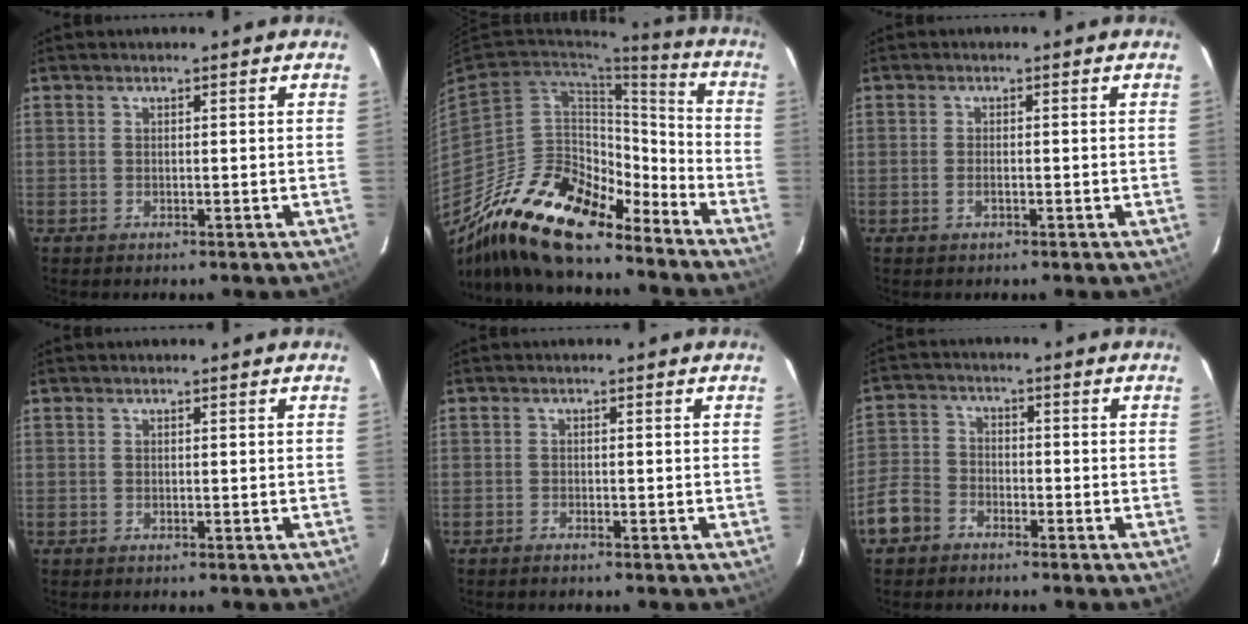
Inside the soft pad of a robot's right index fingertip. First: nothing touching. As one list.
[{"total": 22.6, "force": [-17.4, 8.3, 11.9], "torque": [-0.224, -0.005, -0.300]}, {"total": 1.4, "force": [-0.6, 0.6, 1.2], "torque": [-0.024, 0.001, -0.011]}, {"total": 0.0}, {"total": 0.9, "force": [-0.9, 0.2, 0.2], "torque": [-0.012, 0.000, -0.019]}, {"total": 7.7, "force": [-4.7, 5.5, 2.6], "torque": [-0.067, 0.016, -0.096]}]